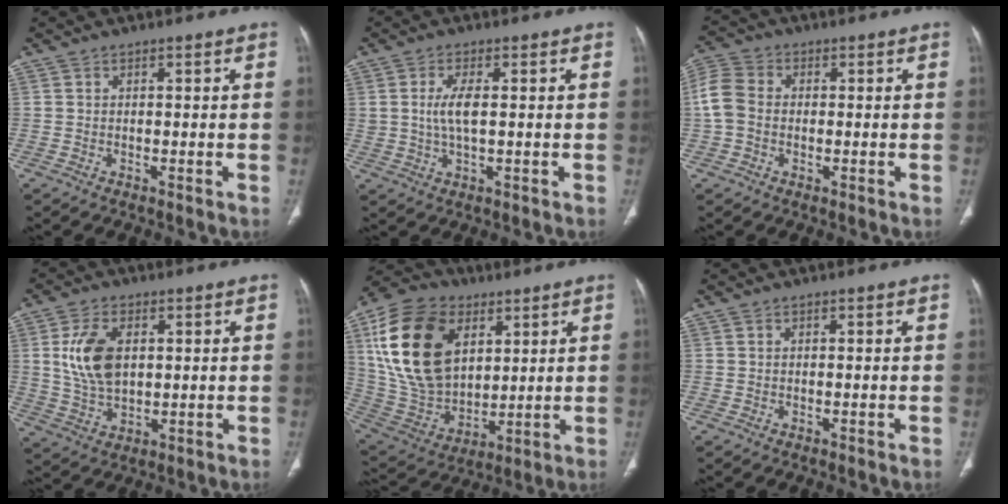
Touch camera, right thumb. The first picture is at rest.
{"total": 4.6, "force": [0.5, 1.6, 4.3], "torque": [-0.098, -0.002, 0.013]}
{"total": 6.8, "force": [0.0, 5.3, 4.2], "torque": [-0.092, 0.021, -0.010]}
{"total": 10.3, "force": [2.1, 6.3, 7.9], "torque": [-0.149, -0.007, 0.048]}
{"total": 23.8, "force": [7.6, 15.6, 16.3], "torque": [-0.296, -0.019, 0.148]}
{"total": 0.0}